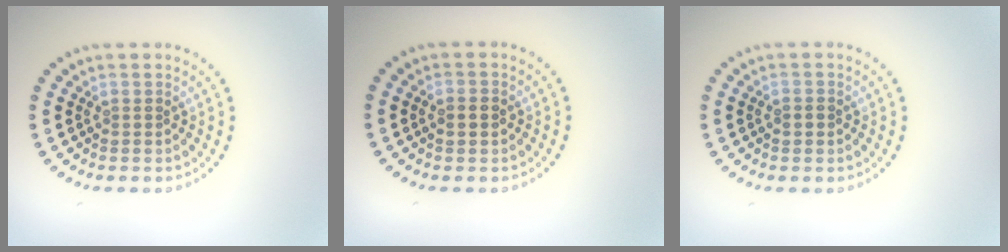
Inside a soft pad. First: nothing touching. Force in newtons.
{"total": 2.1, "press": 2.0, "slide": 0.2}
{"total": 1.3, "press": 1.3, "slide": 0.1}